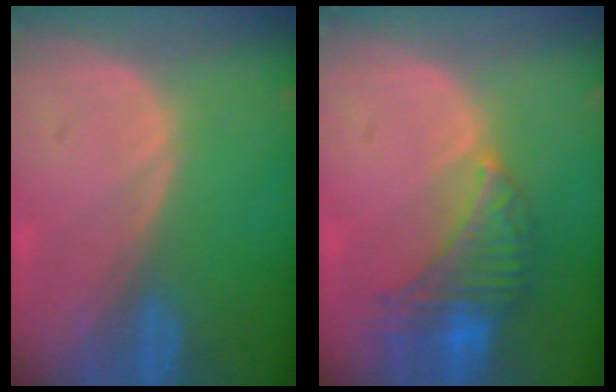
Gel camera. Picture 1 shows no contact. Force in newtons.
{"total": 8.1, "press": 7.0, "slide": 4.0}